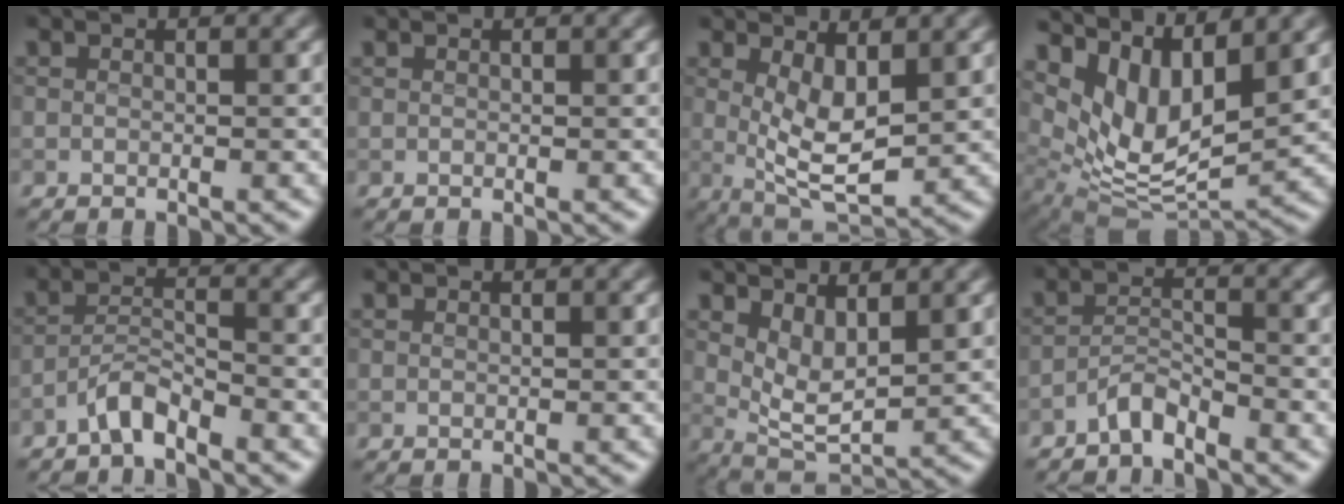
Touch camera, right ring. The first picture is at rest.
{"total": 0.0}
{"total": 5.1, "force": [1.0, 2.1, 4.6], "torque": [-0.093, -0.014, 0.025]}
{"total": 9.5, "force": [4.8, 4.1, 7.0], "torque": [-0.143, -0.012, 0.098]}
{"total": 2.6, "force": [-2.2, 0.4, 1.2], "torque": [-0.023, 0.012, -0.048]}
{"total": 0.0}
{"total": 3.9, "force": [1.9, 1.6, 3.0], "torque": [-0.065, -0.015, 0.041]}
{"total": 2.2, "force": [-2.1, 0.3, 0.8], "torque": [-0.015, 0.011, -0.043]}